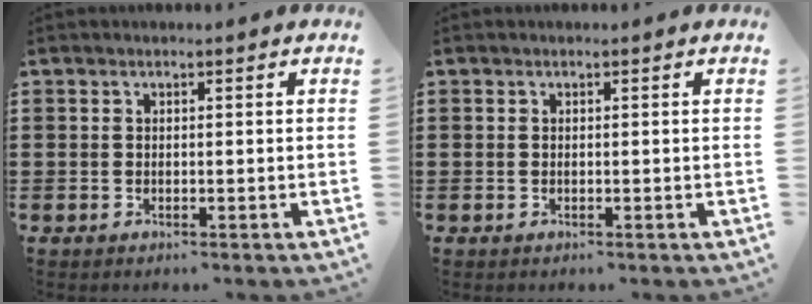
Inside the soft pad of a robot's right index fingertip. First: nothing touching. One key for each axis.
{"total": 0.0}